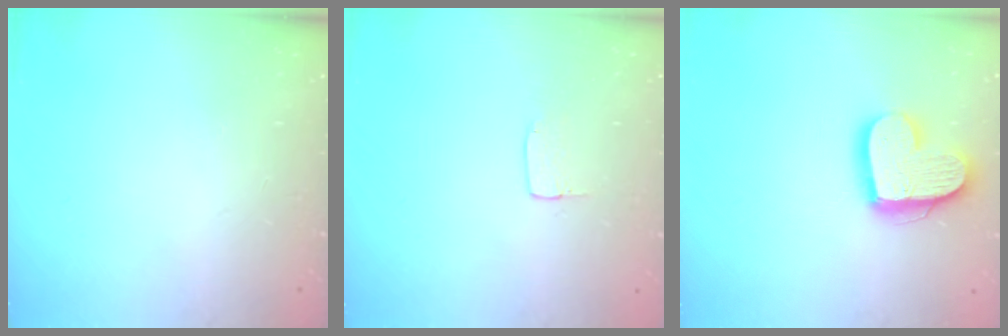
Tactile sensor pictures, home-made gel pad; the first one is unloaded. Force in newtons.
{"total": 3.9, "press": 3.9, "slide": 0.1}
{"total": 15.6, "press": 15.5, "slide": 1.4}